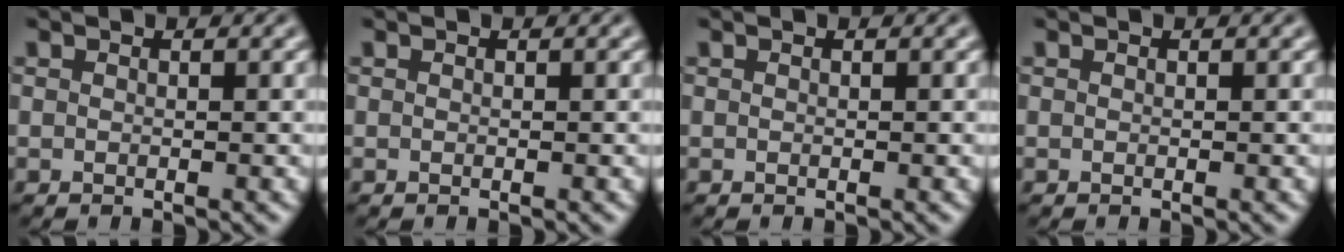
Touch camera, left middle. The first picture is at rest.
{"total": 0.0}
{"total": 0.0}
{"total": 0.0}